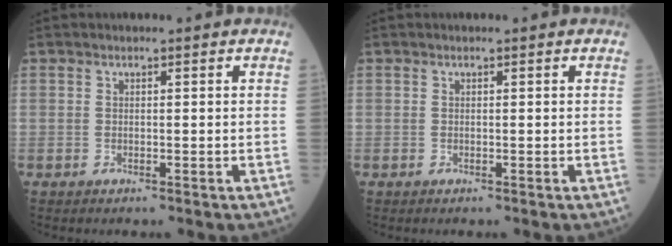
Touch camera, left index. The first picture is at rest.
{"total": 0.0}